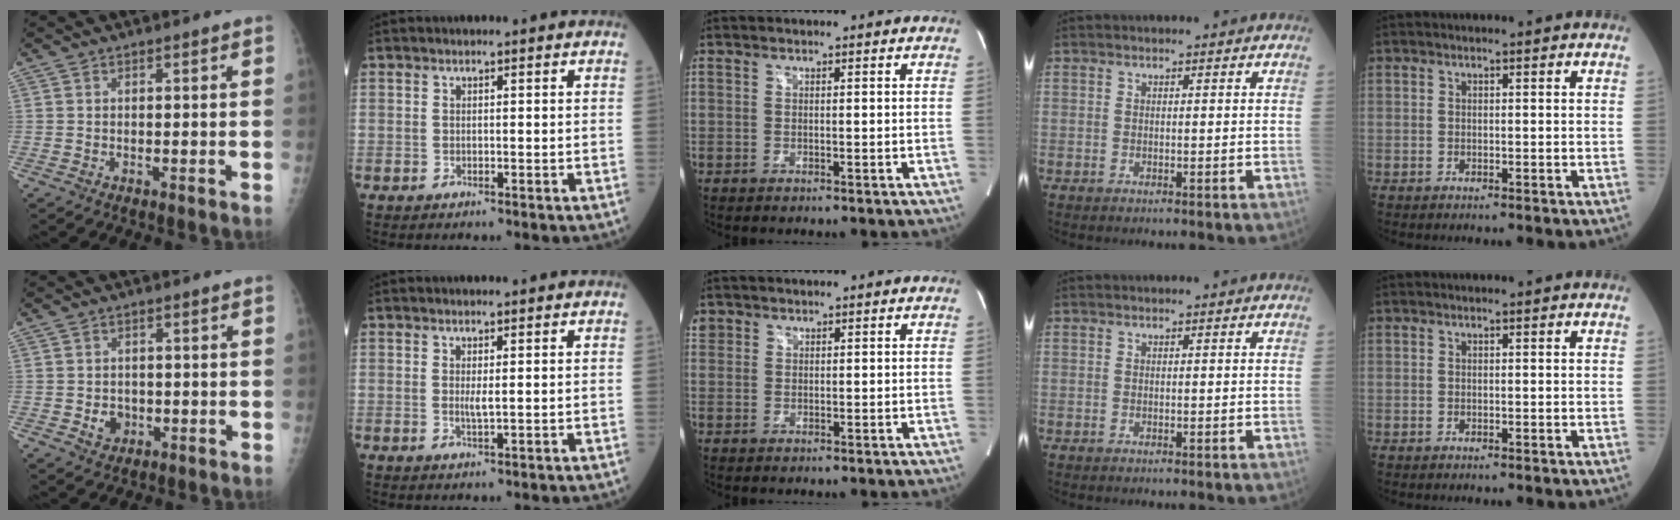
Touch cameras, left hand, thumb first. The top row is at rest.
{"thumb": {"total": 3.1, "force": [-0.7, 2.8, 1.4], "torque": [-0.006, 0.003, -0.004]}, "index": {"total": 1.3, "force": [0.4, 0.2, 1.3], "torque": [-0.029, -0.003, 0.009]}, "middle": {"total": 2.2, "force": [1.3, 1.8, 0.2], "torque": [0.001, 0.011, 0.024]}}